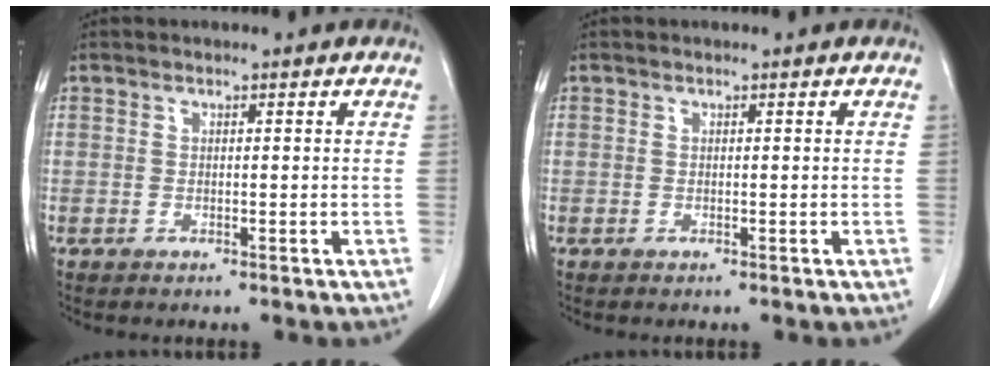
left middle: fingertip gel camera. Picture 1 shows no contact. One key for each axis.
{"total": 0.0}